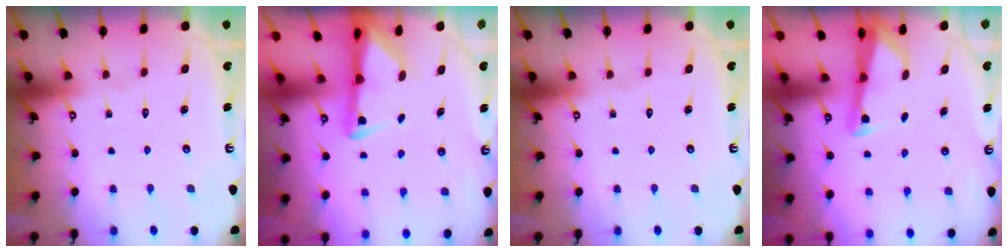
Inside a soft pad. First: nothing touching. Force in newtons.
{"total": 3.1, "press": 3.1, "slide": 0.6}
{"total": 0.0}
{"total": 2.7, "press": 2.7, "slide": 0.2}